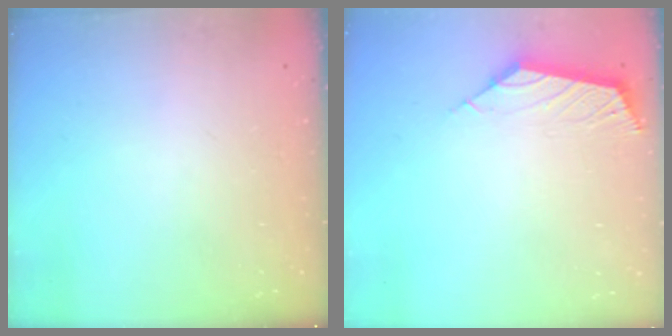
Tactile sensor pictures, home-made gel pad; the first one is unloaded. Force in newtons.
{"total": 3.0, "press": 2.9, "slide": 0.6}